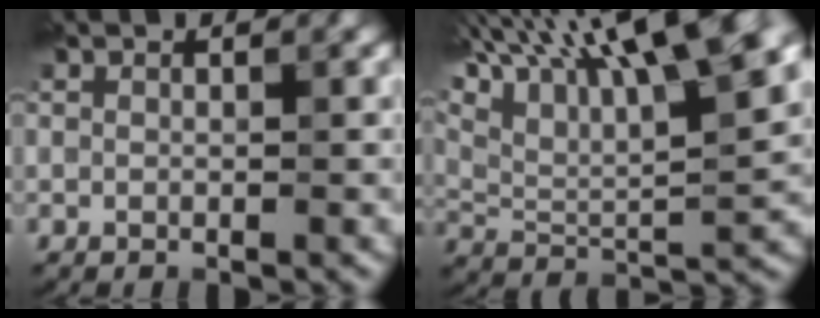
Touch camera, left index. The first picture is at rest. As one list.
[{"total": 17.2, "force": [9.6, 5.4, 13.2], "torque": [-0.252, 0.042, 0.170]}]